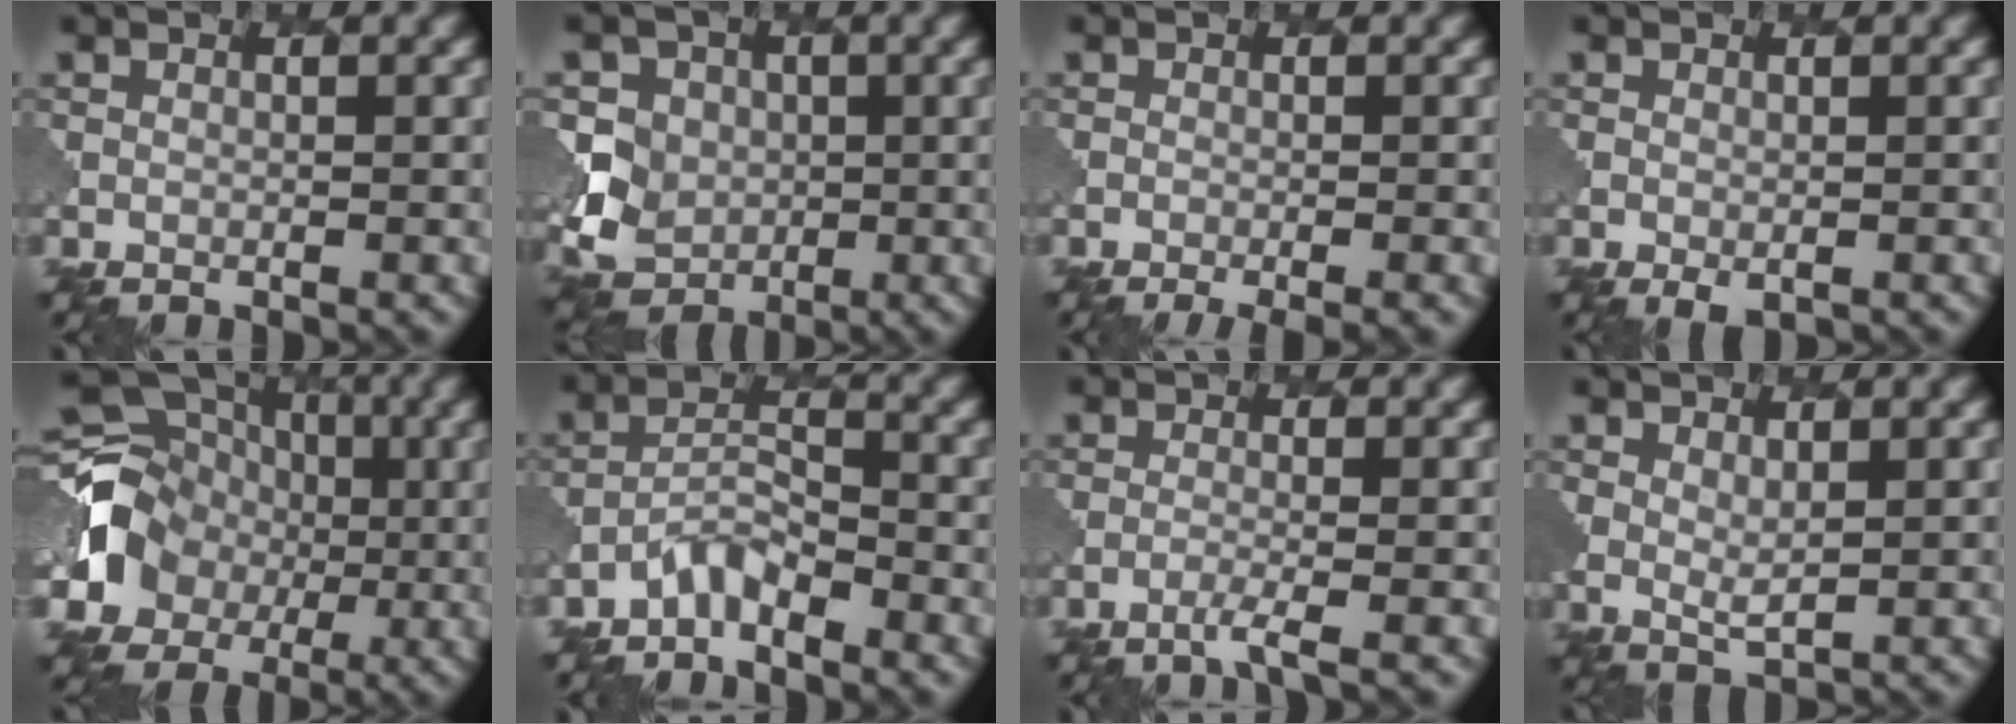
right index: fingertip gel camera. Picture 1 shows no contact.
{"total": 6.7, "force": [0.8, 6.1, 2.7], "torque": [-0.050, 0.014, -0.011]}
{"total": 2.8, "force": [-1.6, 0.8, 2.2], "torque": [-0.017, 0.004, -0.021]}
{"total": 1.2, "force": [-0.3, 0.7, 0.9], "torque": [-0.014, -0.009, 0.000]}
{"total": 8.8, "force": [-0.3, 7.8, 4.0], "torque": [-0.063, -0.015, -0.019]}
{"total": 2.5, "force": [-2.2, 0.8, 1.0], "torque": [-0.021, 0.007, -0.046]}
{"total": 1.6, "force": [-1.1, 0.1, 1.2], "torque": [-0.016, -0.001, -0.034]}
{"total": 1.9, "force": [1.2, 0.8, 1.2], "torque": [-0.029, -0.010, 0.027]}